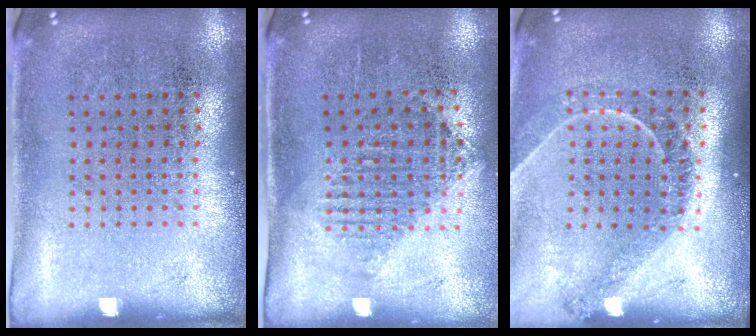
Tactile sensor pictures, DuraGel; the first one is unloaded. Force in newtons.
{"total": 1.0, "press": 0.9, "slide": 0.4}
{"total": 1.2, "press": 1.2, "slide": 0.2}